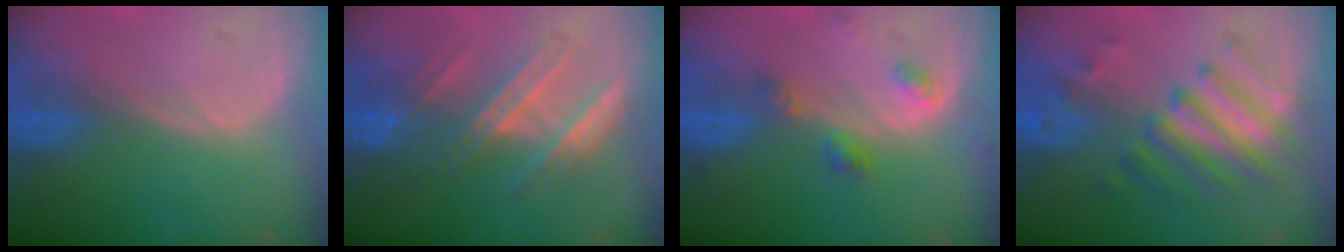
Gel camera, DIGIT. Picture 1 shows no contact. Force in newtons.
{"total": 7.1, "press": 6.8, "slide": 1.9}
{"total": 3.4, "press": 3.4, "slide": 0.5}
{"total": 7.8, "press": 7.0, "slide": 3.5}